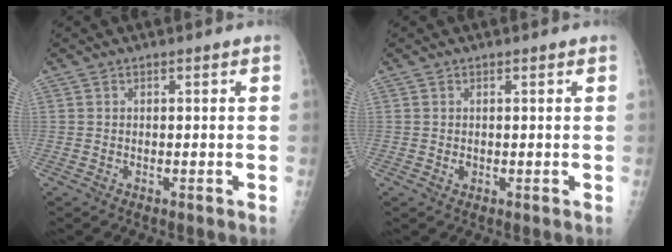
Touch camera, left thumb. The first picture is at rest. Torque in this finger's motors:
{"motor_torque": [0.57, 0.32, 0.06, -0.03, -0.01]}